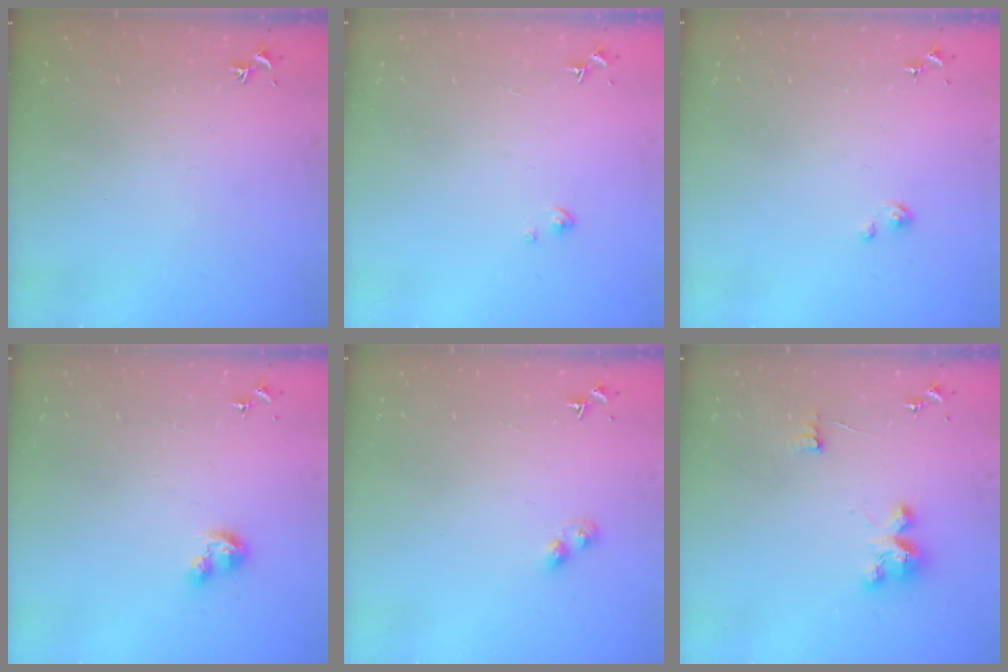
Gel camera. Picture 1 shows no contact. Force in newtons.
{"total": 1.8, "press": 1.8, "slide": 0.2}
{"total": 1.1, "press": 1.1, "slide": 0.2}
{"total": 4.8, "press": 4.7, "slide": 0.4}
{"total": 3.2, "press": 3.2, "slide": 0.5}
{"total": 6.4, "press": 6.4, "slide": 0.2}